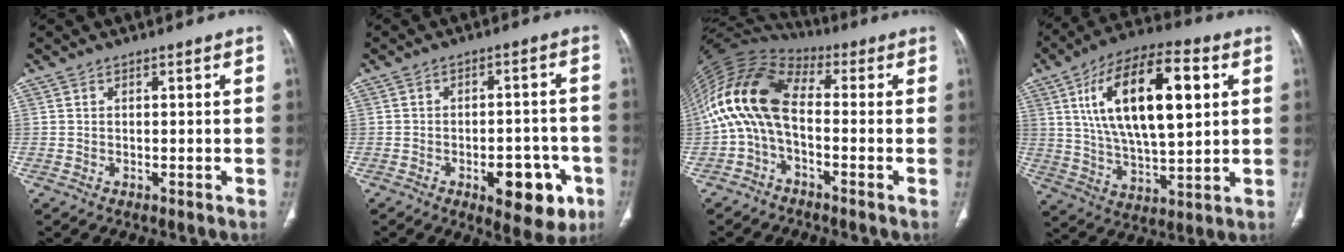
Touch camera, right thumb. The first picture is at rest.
{"total": 11.2, "force": [-4.7, 5.5, 8.6], "torque": [-0.077, 0.023, -0.054]}
{"total": 14.0, "force": [-1.0, 7.8, 11.6], "torque": [-0.229, 0.053, -0.037]}
{"total": 22.3, "force": [6.2, 9.5, 19.2], "torque": [-0.320, -0.003, 0.104]}